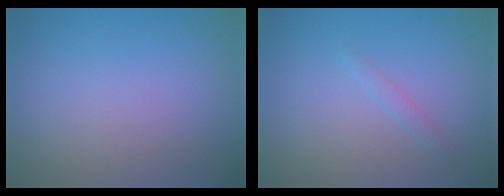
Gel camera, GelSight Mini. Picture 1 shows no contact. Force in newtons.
{"total": 0.8, "press": 0.8, "slide": 0.1}